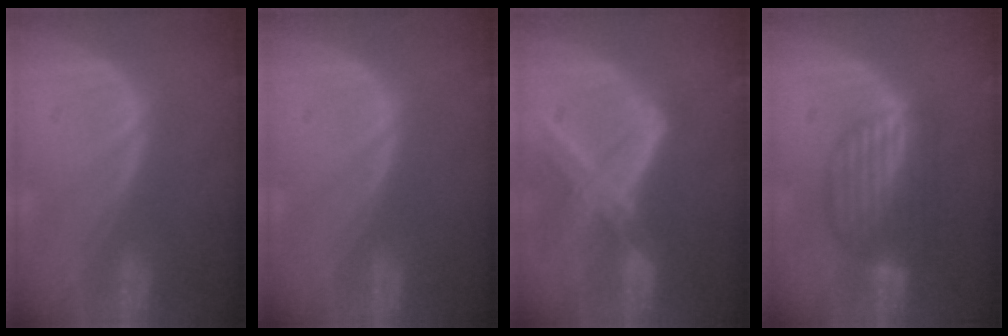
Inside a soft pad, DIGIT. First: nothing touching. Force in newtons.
{"total": 0.0}
{"total": 8.2, "press": 7.1, "slide": 4.0}
{"total": 6.4, "press": 6.4, "slide": 0.2}